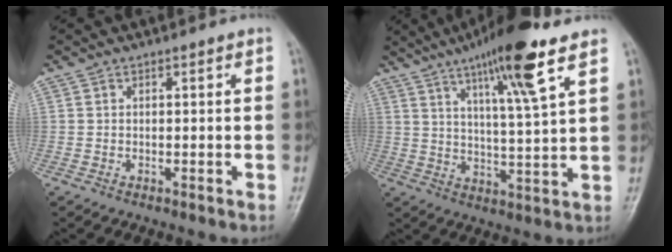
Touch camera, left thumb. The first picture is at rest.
{"total": 14.0, "force": [8.1, 1.4, 11.4], "torque": [-0.187, -0.035, 0.132]}